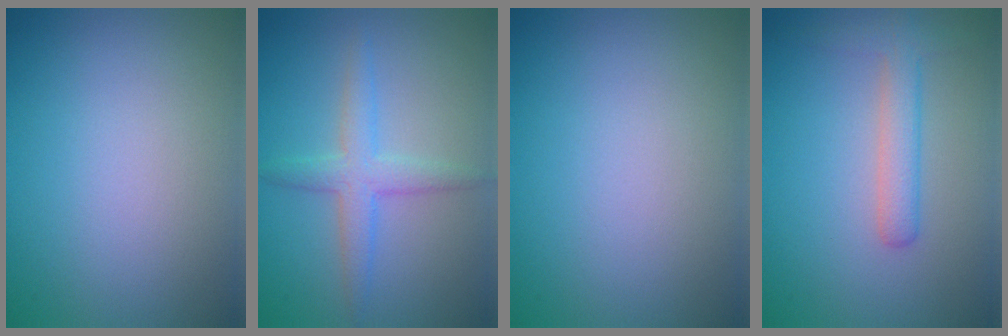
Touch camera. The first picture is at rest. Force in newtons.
{"total": 2.9, "press": 2.9, "slide": 0.1}
{"total": 0.0}
{"total": 2.7, "press": 2.7, "slide": 0.1}